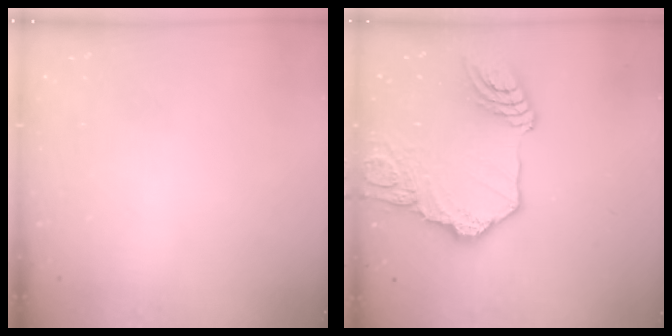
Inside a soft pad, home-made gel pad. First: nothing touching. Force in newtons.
{"total": 20.0, "press": 19.8, "slide": 2.6}